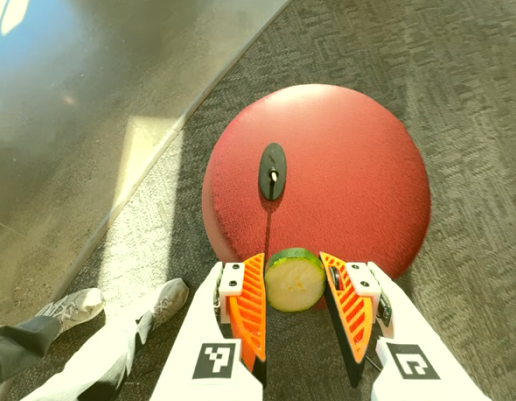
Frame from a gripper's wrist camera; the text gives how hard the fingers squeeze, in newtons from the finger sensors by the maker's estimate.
{"total": 9.7, "left": 9.8, "right": 9.6}